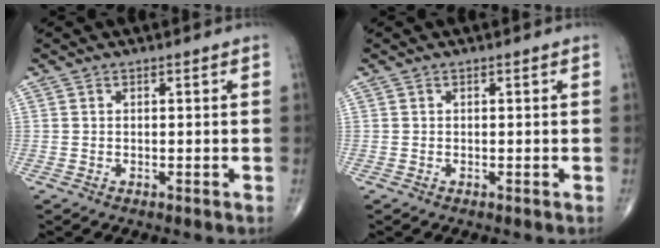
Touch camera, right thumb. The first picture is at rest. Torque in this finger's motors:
{"motor_torque": [0.02, 0.03, -0.02, 0.02, 0.00]}